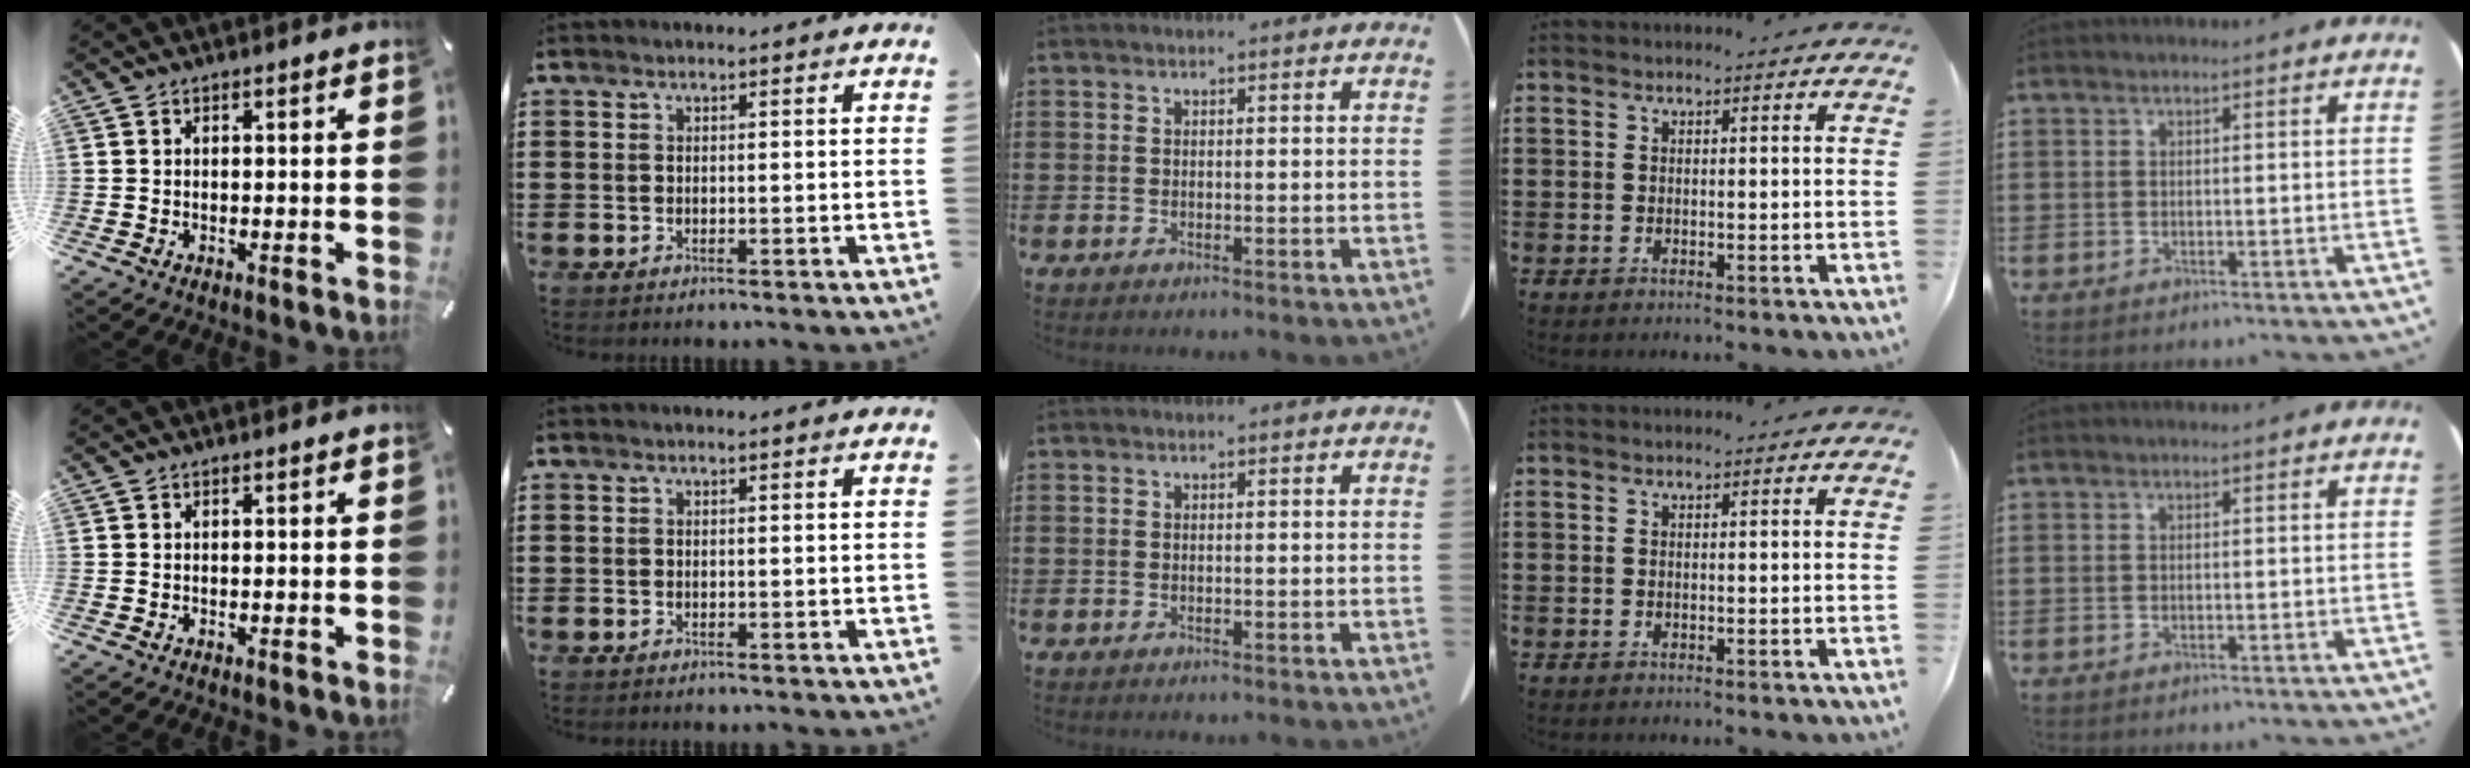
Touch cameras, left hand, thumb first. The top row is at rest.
{}